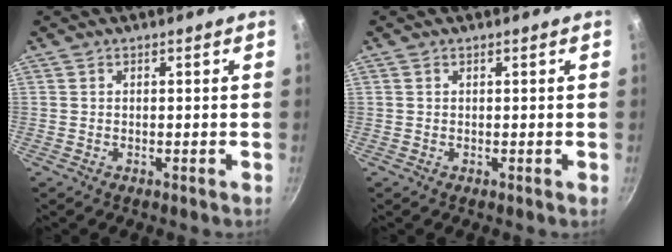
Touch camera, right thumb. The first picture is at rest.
{"total": 0.0}